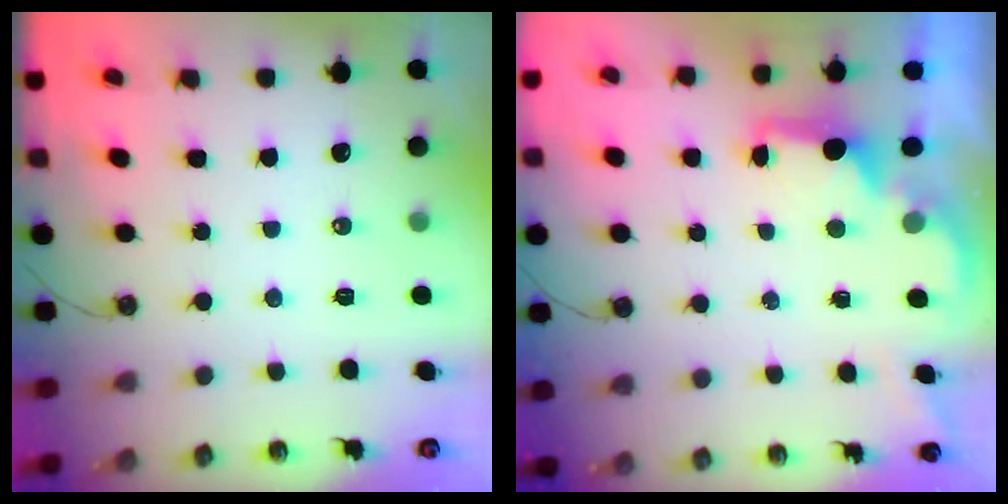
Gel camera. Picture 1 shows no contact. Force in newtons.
{"total": 2.0, "press": 1.9, "slide": 0.8}